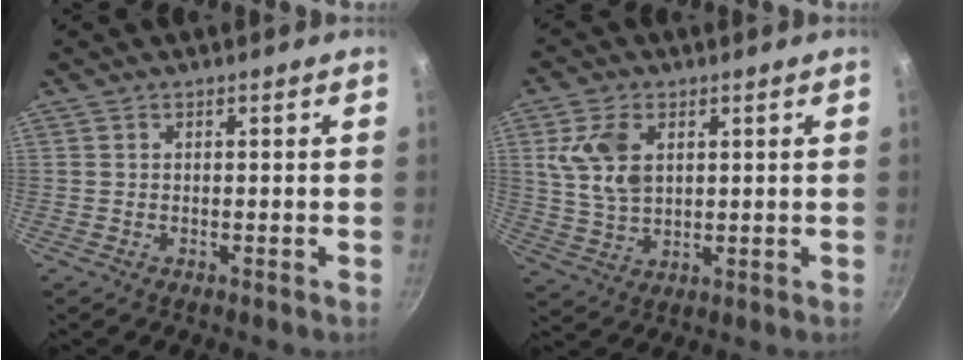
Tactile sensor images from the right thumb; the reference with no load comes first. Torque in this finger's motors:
{"motor_torque": [0.41, 1.70, 0.54, 0.59, 0.07]}